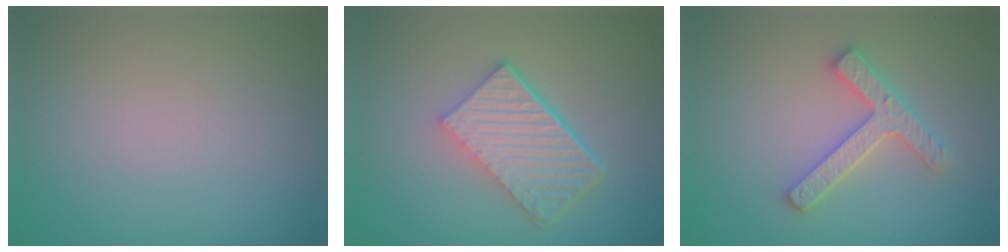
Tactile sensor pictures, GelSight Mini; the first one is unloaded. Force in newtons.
{"total": 6.1, "press": 4.1, "slide": 4.4}
{"total": 2.8, "press": 2.8, "slide": 0.6}